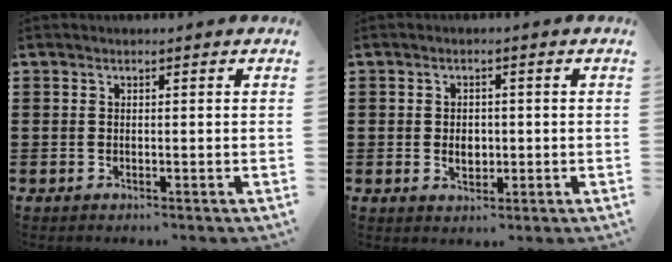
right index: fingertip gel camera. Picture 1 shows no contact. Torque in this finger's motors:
{"motor_torque": [0.81, 1.33, 0.05, 0.07]}